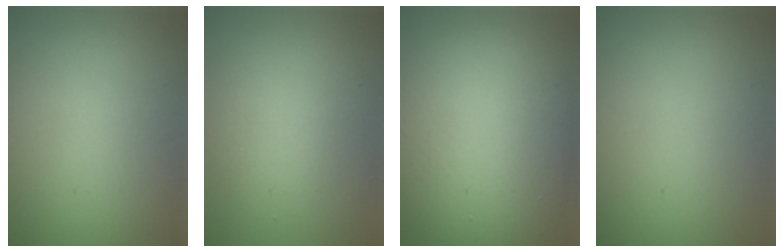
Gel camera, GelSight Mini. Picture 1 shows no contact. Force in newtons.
{"total": 2.2, "press": 2.2, "slide": 0.1}
{"total": 12.9, "press": 12.9, "slide": 0.5}
{"total": 0.0}